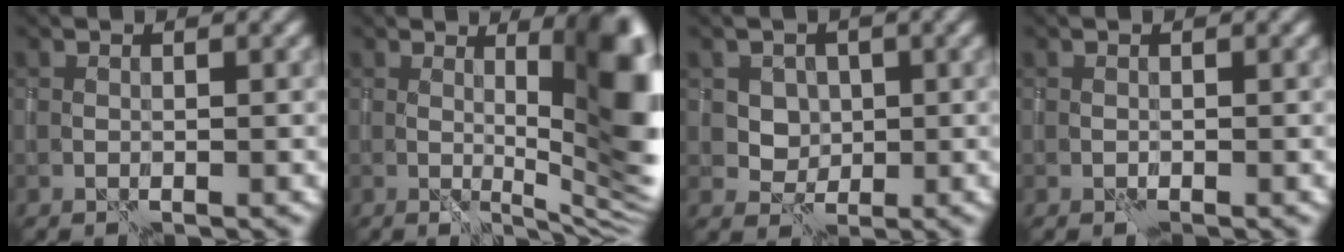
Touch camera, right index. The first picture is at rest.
{"total": 12.3, "force": [1.5, 3.9, 11.5], "torque": [-0.108, 0.009, 0.025]}
{"total": 2.7, "force": [1.2, 2.3, 0.4], "torque": [-0.014, -0.009, 0.040]}
{"total": 0.0}